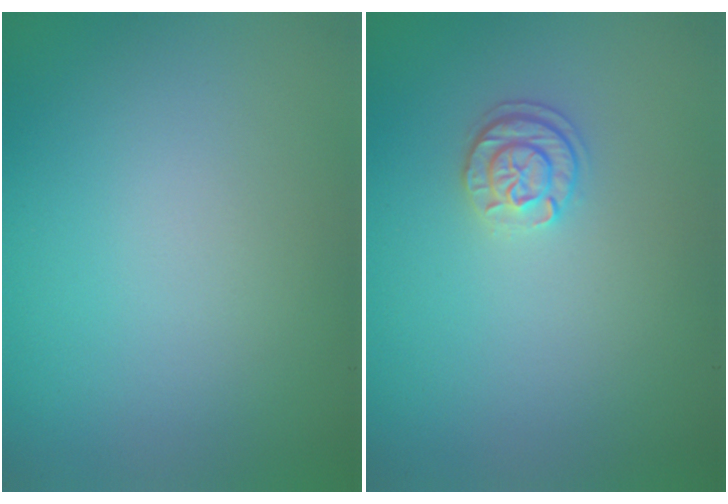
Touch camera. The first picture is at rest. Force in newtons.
{"total": 1.7, "press": 1.6, "slide": 0.7}